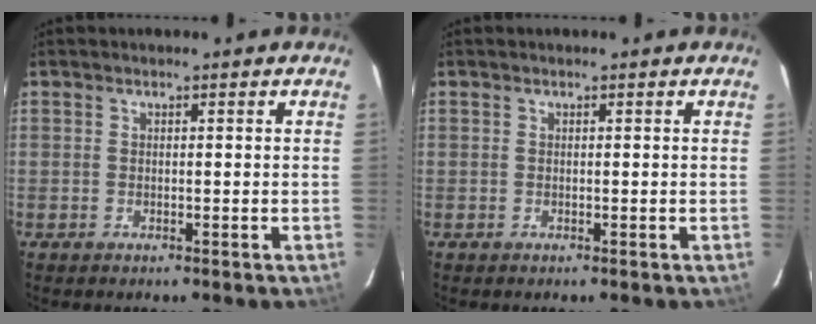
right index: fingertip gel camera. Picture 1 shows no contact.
{"total": 0.0}